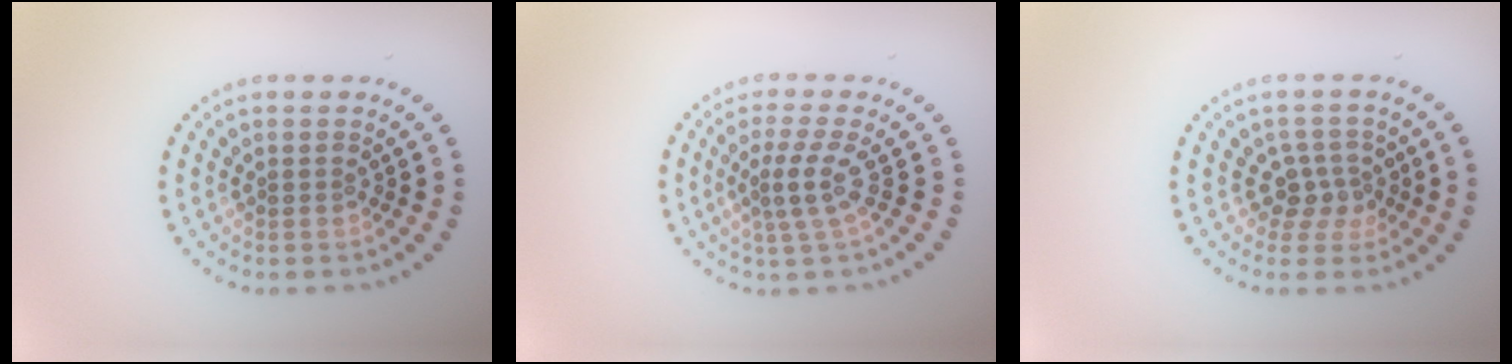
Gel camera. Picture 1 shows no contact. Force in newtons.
{"total": 2.7, "press": 1.9, "slide": 1.9}
{"total": 2.5, "press": 1.9, "slide": 1.6}